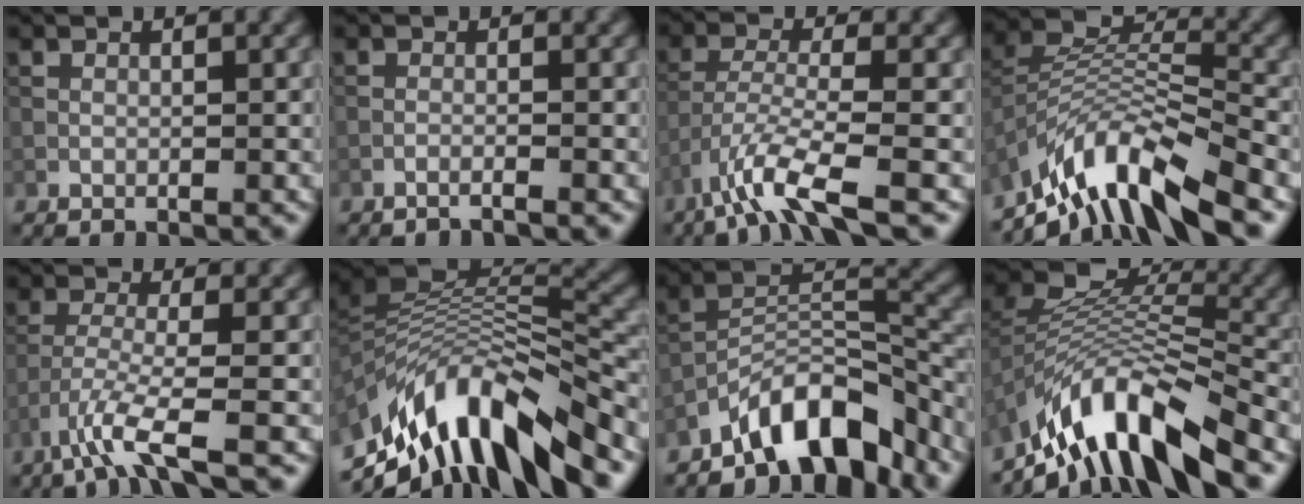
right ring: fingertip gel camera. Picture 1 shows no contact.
{"total": 1.1, "force": [-1.0, 0.1, 0.6], "torque": [-0.005, 0.003, -0.027]}
{"total": 5.2, "force": [-3.6, 0.7, 3.6], "torque": [-0.073, -0.008, -0.079]}
{"total": 8.9, "force": [-6.7, 3.0, 5.0], "torque": [-0.080, -0.003, -0.134]}
{"total": 4.5, "force": [-3.0, 0.5, 3.3], "torque": [-0.069, -0.009, -0.071]}
{"total": 12.3, "force": [-7.1, 4.8, 8.9], "torque": [-0.168, 0.021, -0.126]}
{"total": 8.4, "force": [-6.4, 2.8, 4.6], "torque": [-0.063, 0.008, -0.119]}
{"total": 9.4, "force": [-6.5, 3.7, 5.7], "torque": [-0.081, 0.006, -0.126]}